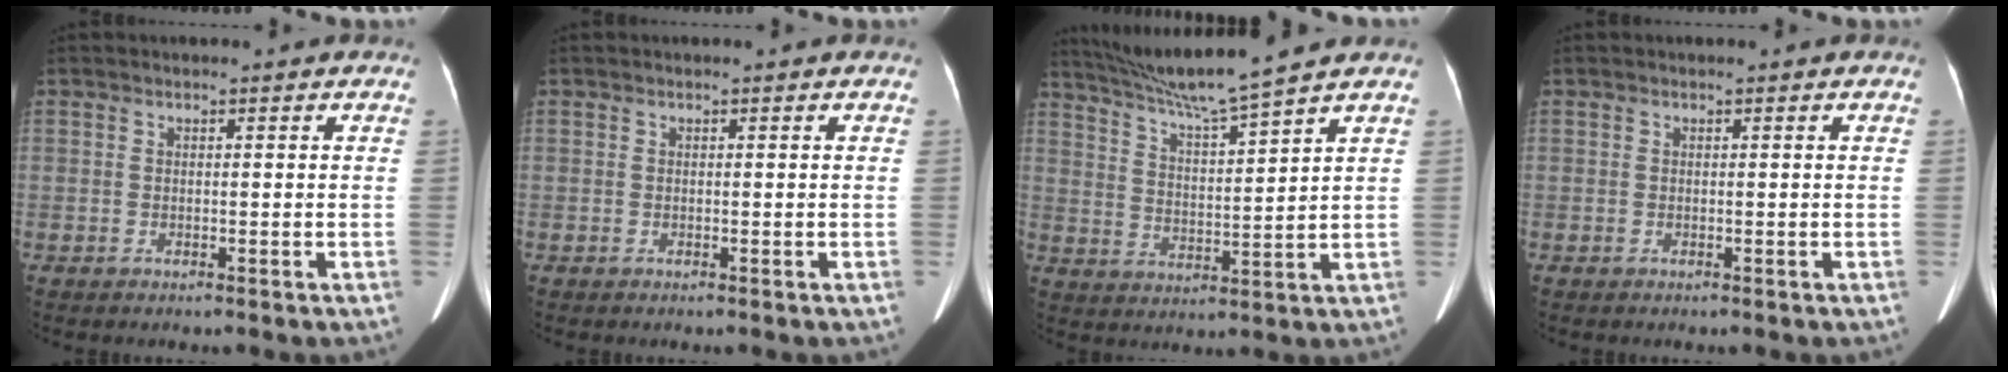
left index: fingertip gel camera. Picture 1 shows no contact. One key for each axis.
{"total": 0.0}
{"total": 10.9, "fx": 9.6, "fy": -2.0, "fz": 4.9, "tx": -0.091, "ty": 0.005, "tz": 0.172}
{"total": 0.0}